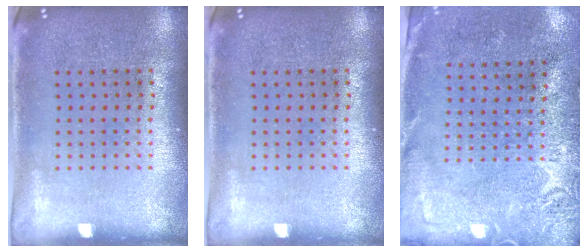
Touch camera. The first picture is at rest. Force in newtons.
{"total": 0.0}
{"total": 2.8, "press": 2.3, "slide": 1.5}